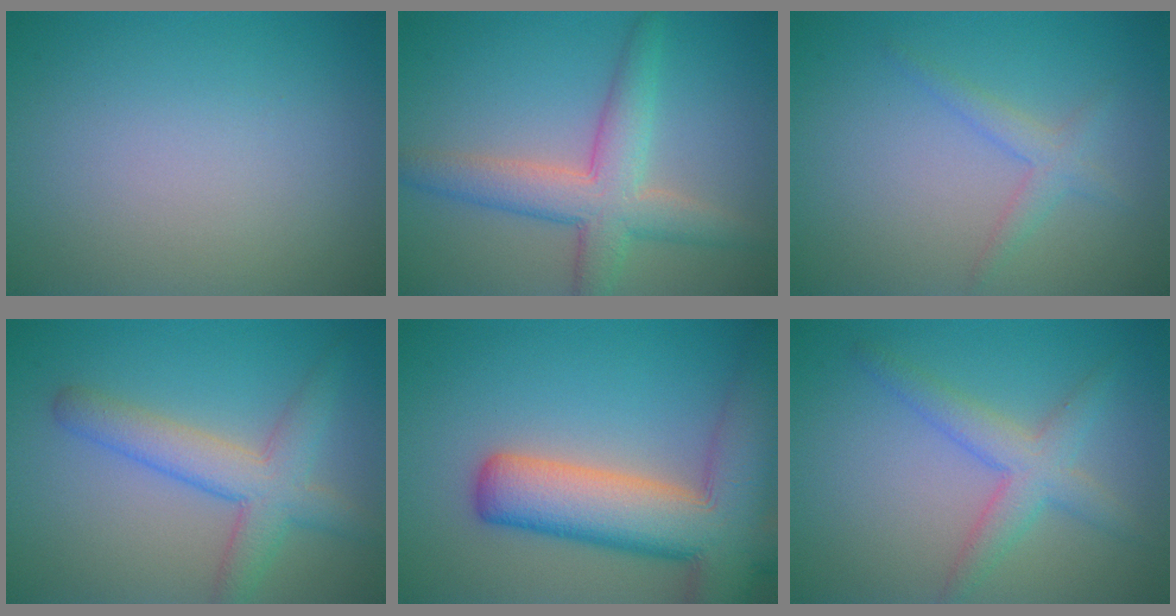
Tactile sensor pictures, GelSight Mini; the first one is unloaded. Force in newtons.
{"total": 5.3, "press": 5.3, "slide": 0.1}
{"total": 1.8, "press": 1.8, "slide": 0.1}
{"total": 4.7, "press": 4.7, "slide": 0.2}
{"total": 11.5, "press": 11.5, "slide": 0.7}
{"total": 3.4, "press": 3.4, "slide": 0.1}